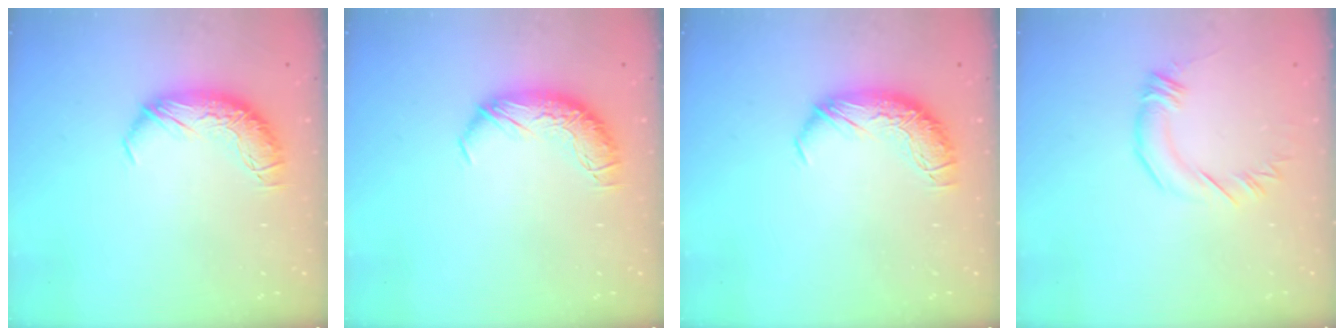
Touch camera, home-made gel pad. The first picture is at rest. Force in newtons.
{"total": 0.0}
{"total": 0.0}
{"total": 1.9, "press": 1.9, "slide": 0.4}